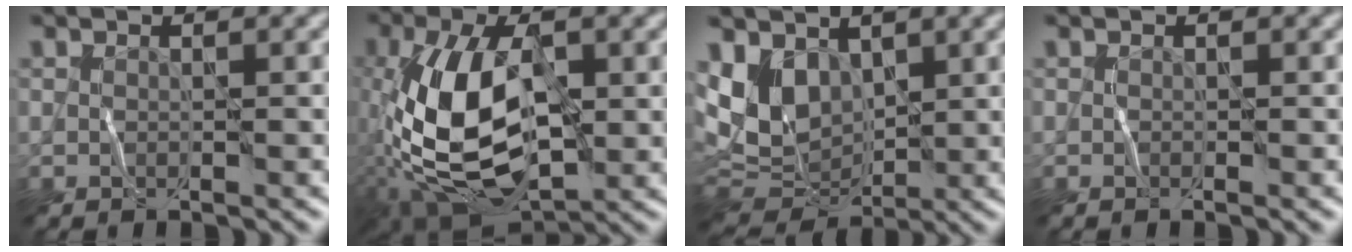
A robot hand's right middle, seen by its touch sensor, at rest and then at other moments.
{"total": 11.8, "force": [-1.8, 6.1, 9.9], "torque": [-0.224, 0.009, -0.031]}
{"total": 5.8, "force": [2.3, 3.9, 3.6], "torque": [-0.093, -0.008, 0.050]}
{"total": 0.0}